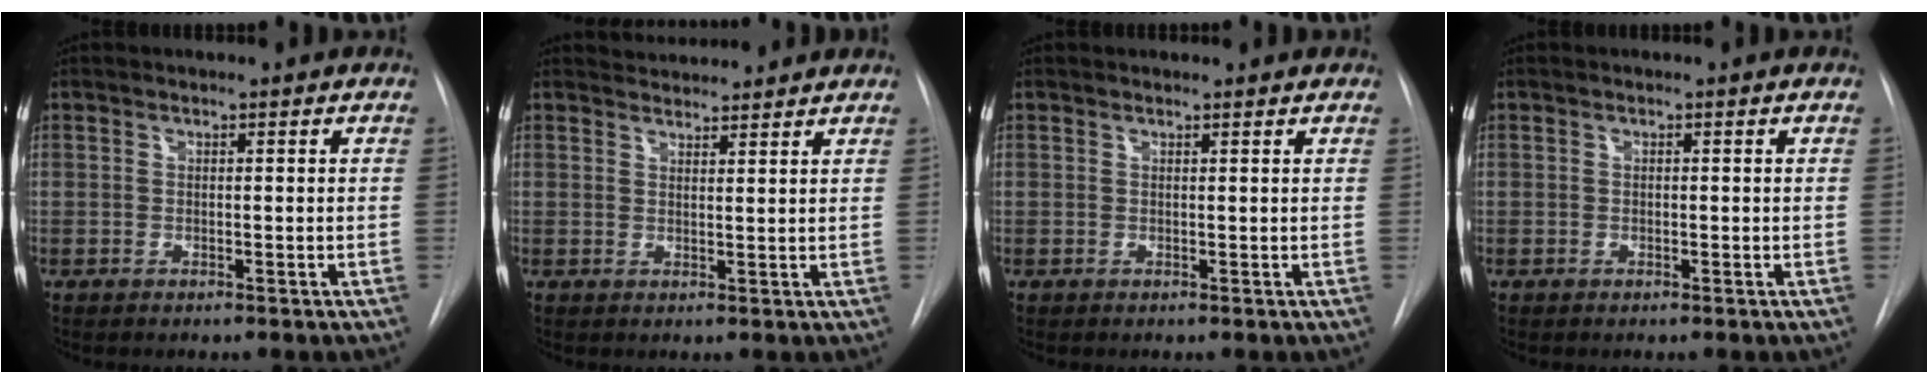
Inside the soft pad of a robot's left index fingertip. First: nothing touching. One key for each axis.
{"total": 4.6, "fx": 4.6, "fy": 0.5, "fz": 0.5, "tx": -0.012, "ty": 0.019, "tz": 0.060}
{"total": 2.3, "fx": 2.2, "fy": 0.5, "fz": 0.5, "tx": -0.011, "ty": 0.008, "tz": 0.019}
{"total": 0.5, "fx": -0.5, "fy": 0.0, "fz": 0.1, "tx": 0.001, "ty": -0.006, "tz": -0.009}